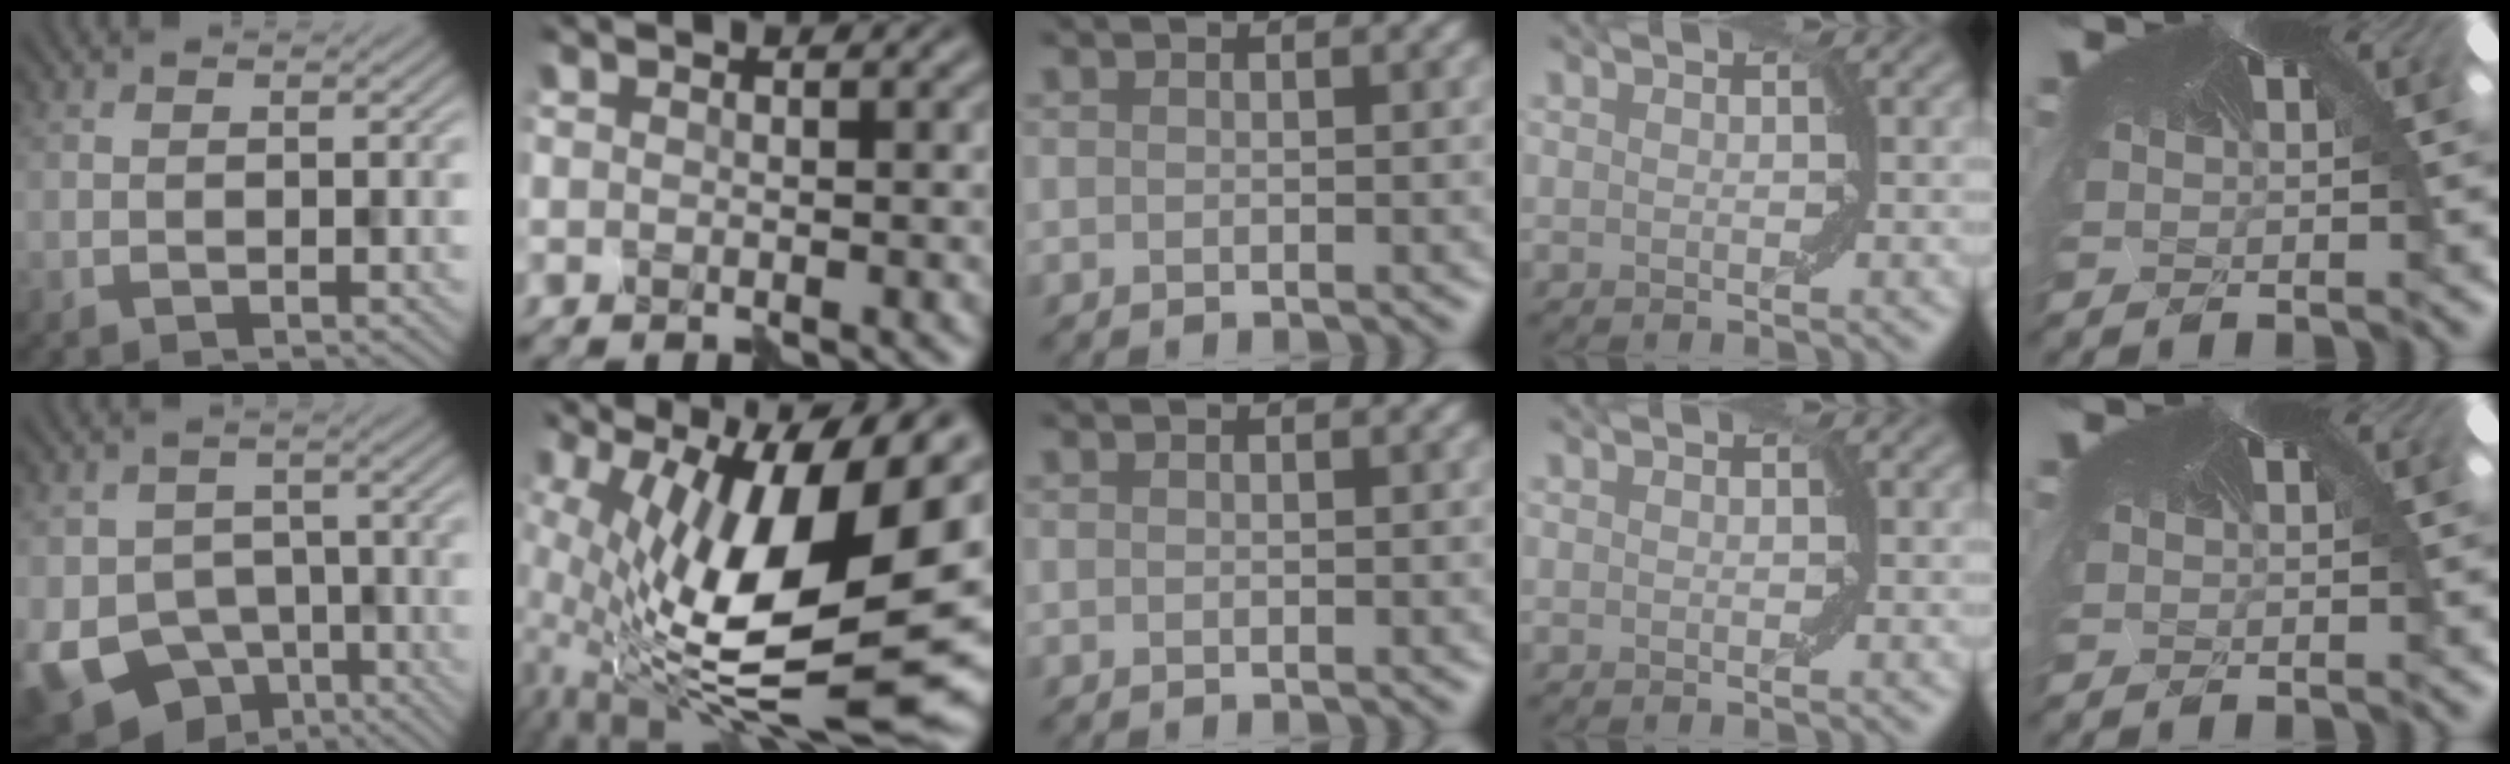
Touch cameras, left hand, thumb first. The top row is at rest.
{"thumb": {"total": 10.7, "force": [-5.1, 8.2, 4.6], "torque": [-0.101, -0.032, -0.065]}, "index": {"total": 17.0, "force": [1.0, 6.6, 15.7], "torque": [-0.286, 0.004, 0.018]}}